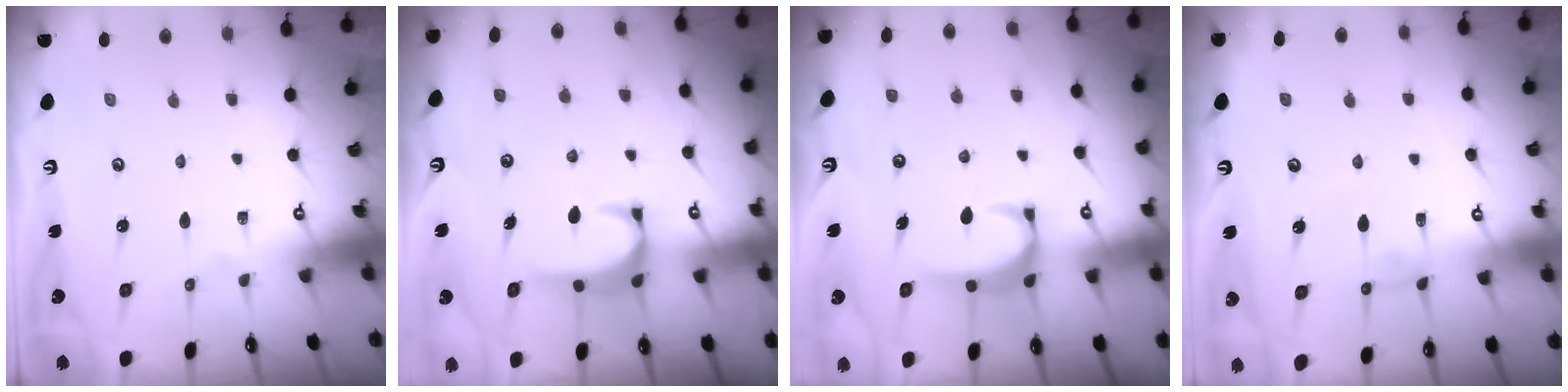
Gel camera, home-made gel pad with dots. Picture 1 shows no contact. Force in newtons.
{"total": 3.5, "press": 3.4, "slide": 0.7}
{"total": 2.9, "press": 2.9, "slide": 0.3}
{"total": 1.0, "press": 0.7, "slide": 0.7}